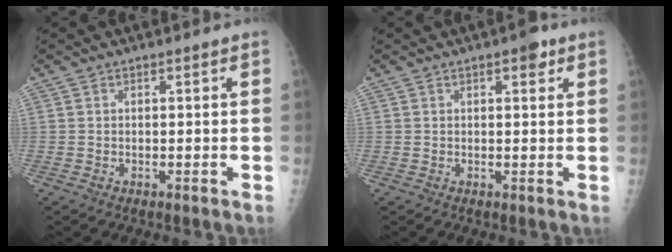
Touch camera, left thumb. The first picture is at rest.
{"total": 2.8, "force": [1.6, 1.2, 2.0], "torque": [-0.017, -0.003, 0.017]}